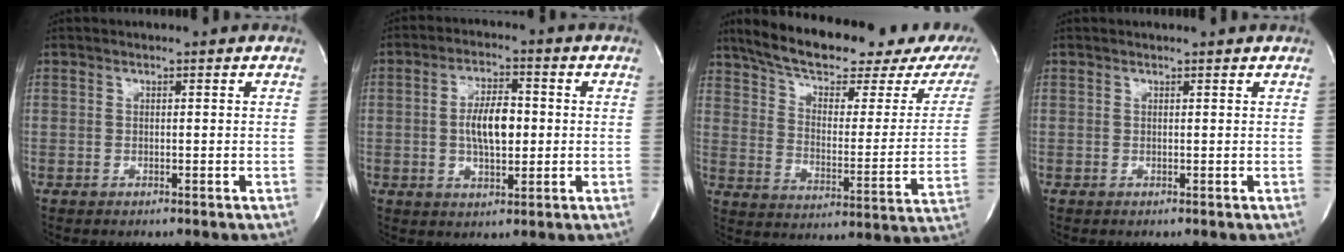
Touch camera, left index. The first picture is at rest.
{"total": 7.1, "force": [-0.1, 2.9, 6.5], "torque": [-0.122, 0.007, -0.003]}
{"total": 24.9, "force": [19.3, 6.6, 14.3], "torque": [-0.212, 0.007, 0.255]}
{"total": 1.4, "force": [1.4, -0.1, 0.2], "torque": [-0.010, 0.002, 0.014]}